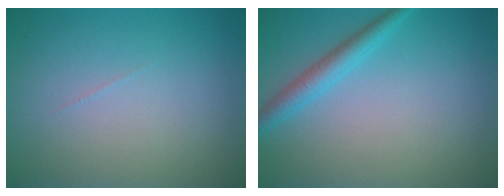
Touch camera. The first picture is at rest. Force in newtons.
{"total": 2.6, "press": 2.5, "slide": 0.1}